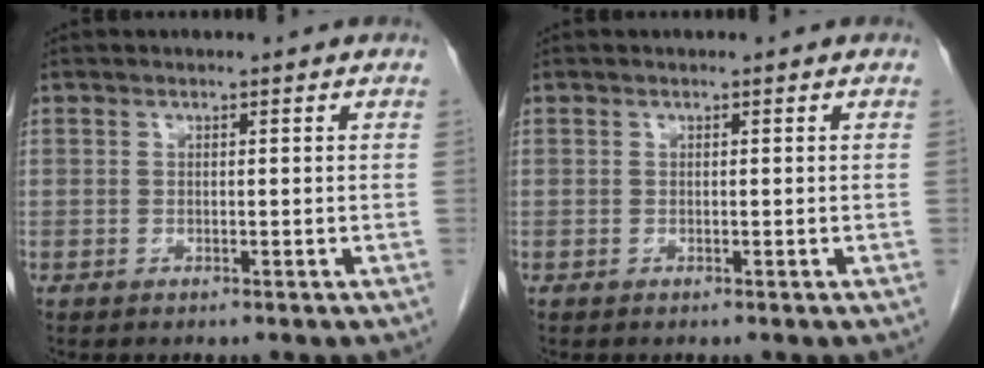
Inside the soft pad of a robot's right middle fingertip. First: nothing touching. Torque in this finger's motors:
{"motor_torque": [0.08, 0.21, 0.01, 0.01]}